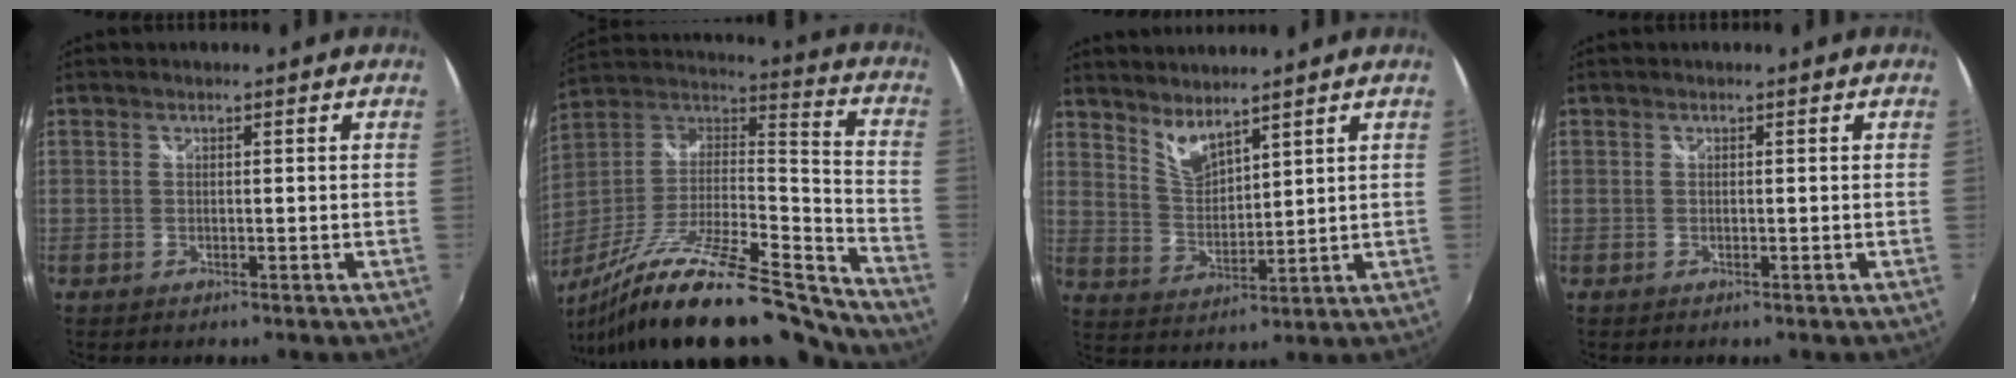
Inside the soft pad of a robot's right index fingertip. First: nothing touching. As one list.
[{"total": 28.0, "force": [-21.4, 5.8, 17.1], "torque": [-0.278, -0.034, -0.348]}, {"total": 6.0, "force": [5.2, 1.4, 2.7], "torque": [-0.046, -0.006, 0.102]}, {"total": 0.0}]